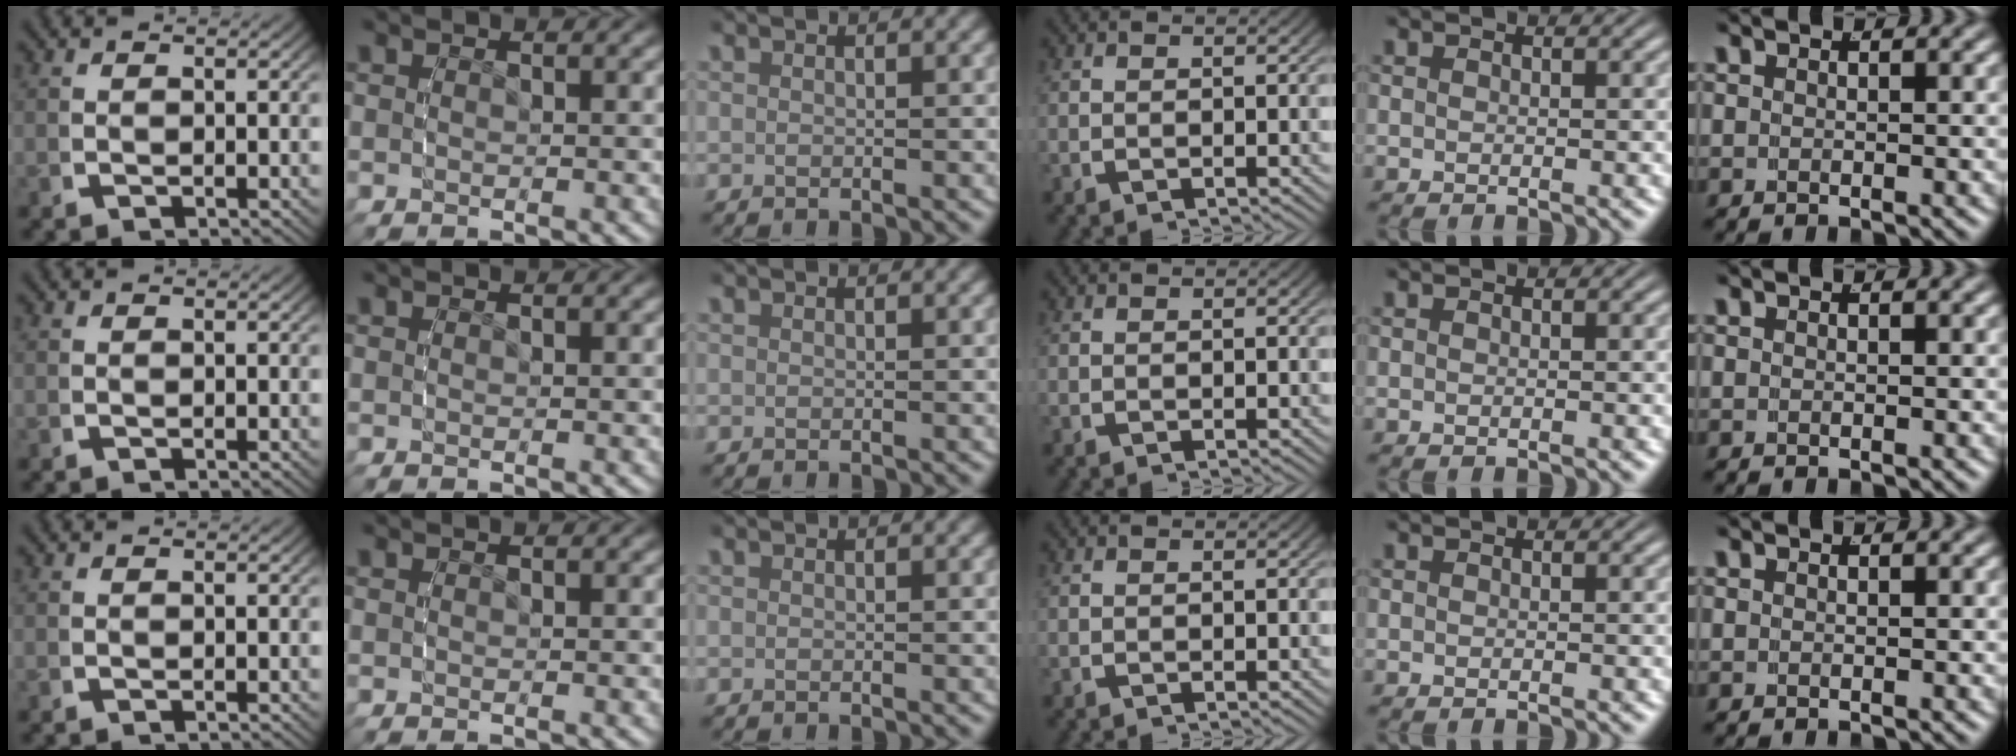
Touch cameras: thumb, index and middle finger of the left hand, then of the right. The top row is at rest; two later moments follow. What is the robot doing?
{"motion": "reach", "object": "hoodie"}